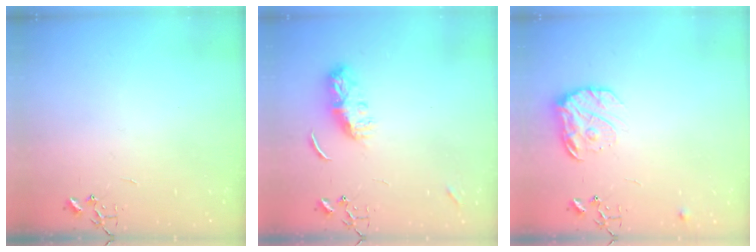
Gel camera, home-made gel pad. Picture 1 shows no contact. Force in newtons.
{"total": 7.4, "press": 7.4, "slide": 0.5}
{"total": 12.7, "press": 12.6, "slide": 0.7}